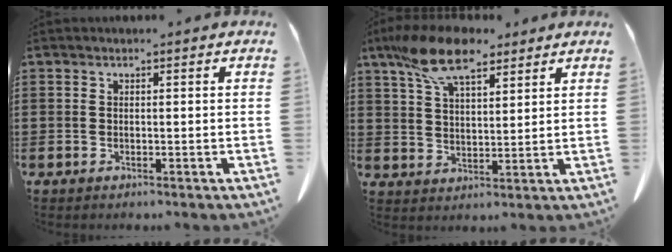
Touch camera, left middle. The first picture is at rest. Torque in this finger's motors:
{"motor_torque": [2.14, 0.00, 0.59, 0.21]}